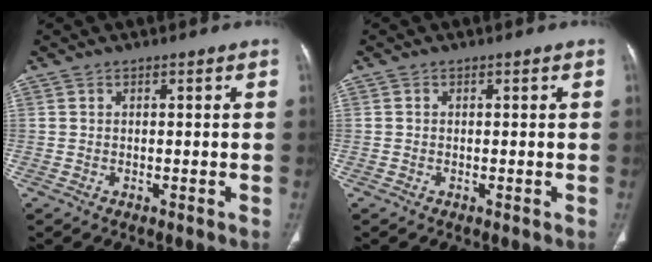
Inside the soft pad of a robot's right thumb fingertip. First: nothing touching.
{"total": 0.0}